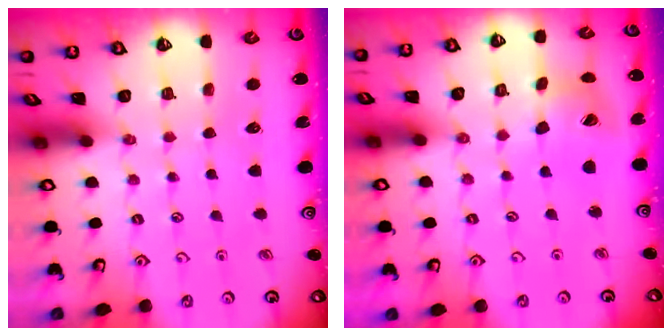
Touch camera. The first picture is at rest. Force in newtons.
{"total": 12.4, "press": 12.4, "slide": 1.5}